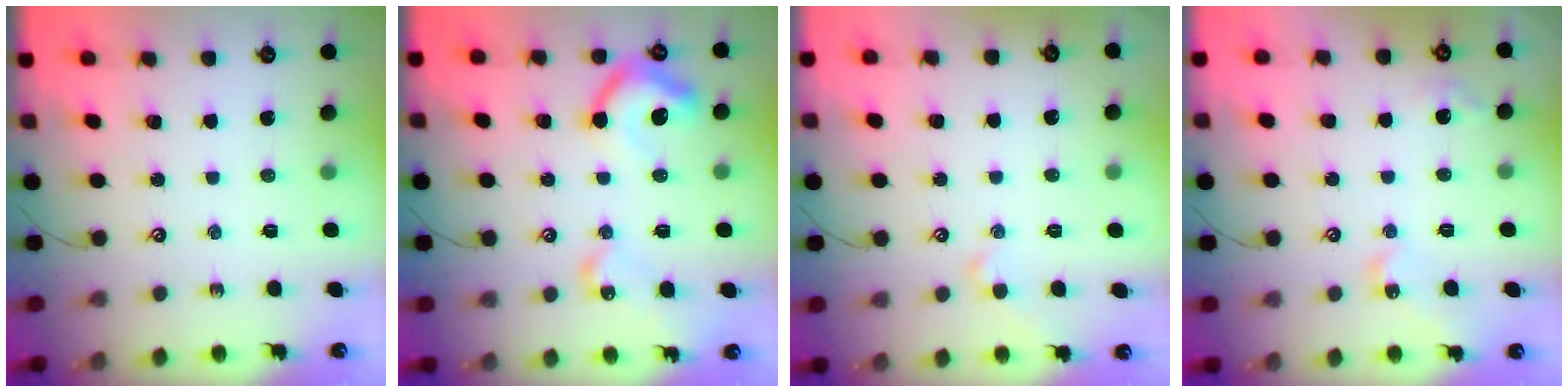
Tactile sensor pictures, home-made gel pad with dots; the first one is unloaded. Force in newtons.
{"total": 14.2, "press": 14.1, "slide": 1.4}
{"total": 1.9, "press": 1.9, "slide": 0.4}
{"total": 5.5, "press": 5.5, "slide": 0.6}